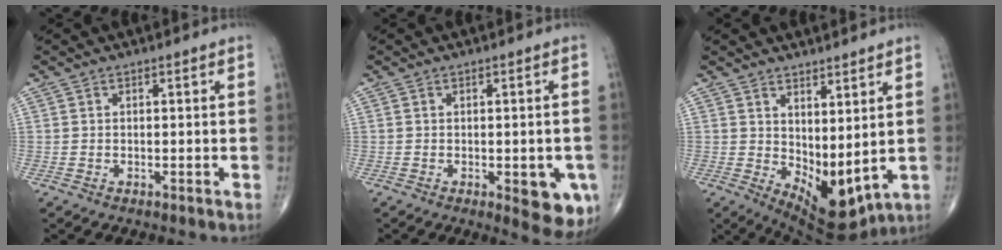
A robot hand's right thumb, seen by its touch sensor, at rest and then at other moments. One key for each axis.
{"total": 8.4, "fx": -2.6, "fy": 3.4, "fz": 7.3, "tx": -0.065, "ty": -0.010, "tz": -0.025}
{"total": 10.0, "fx": 1.8, "fy": 4.8, "fz": 8.5, "tx": -0.115, "ty": -0.029, "tz": 0.053}